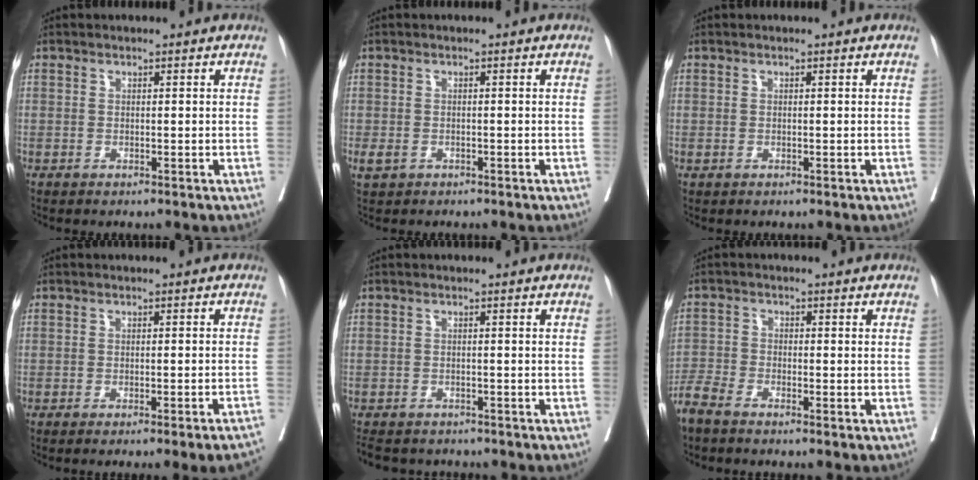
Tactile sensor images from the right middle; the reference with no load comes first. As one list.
[{"total": 1.7, "force": [-0.8, 1.2, 0.8], "torque": [-0.021, -0.001, -0.009]}, {"total": 0.0}, {"total": 8.3, "force": [-7.2, -0.8, 4.1], "torque": [-0.033, -0.013, -0.088]}, {"total": 8.0, "force": [-7.1, 2.9, 2.0], "torque": [-0.041, -0.005, -0.098]}, {"total": 4.0, "force": [-3.6, 0.8, 1.6], "torque": [-0.034, -0.011, -0.077]}]